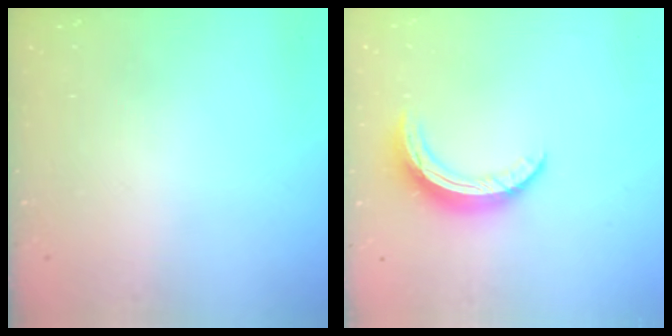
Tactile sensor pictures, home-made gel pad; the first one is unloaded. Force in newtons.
{"total": 10.1, "press": 10.1, "slide": 0.5}